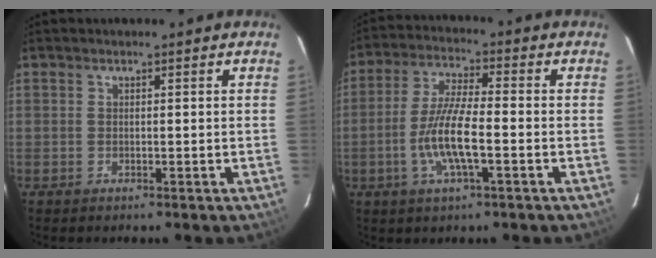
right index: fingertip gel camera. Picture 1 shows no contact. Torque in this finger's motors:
{"motor_torque": [1.04, -0.88, 0.75, 0.16]}